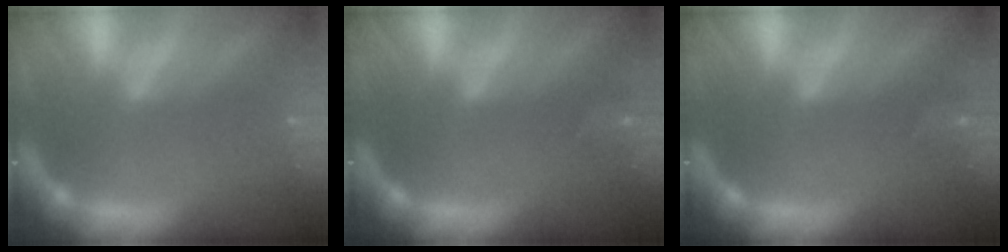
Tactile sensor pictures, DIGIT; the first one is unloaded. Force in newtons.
{"total": 1.9}
{"total": 1.9}